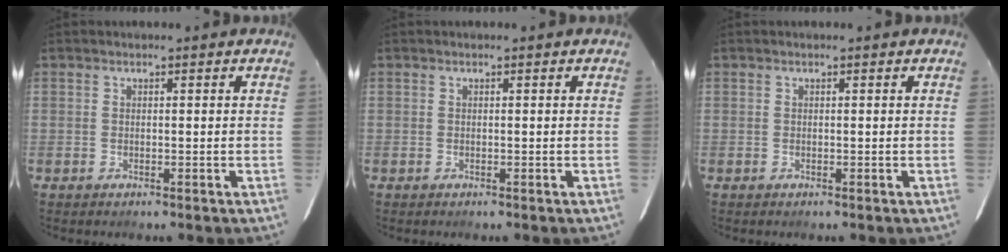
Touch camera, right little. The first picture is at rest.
{"total": 0.0}
{"total": 0.0}